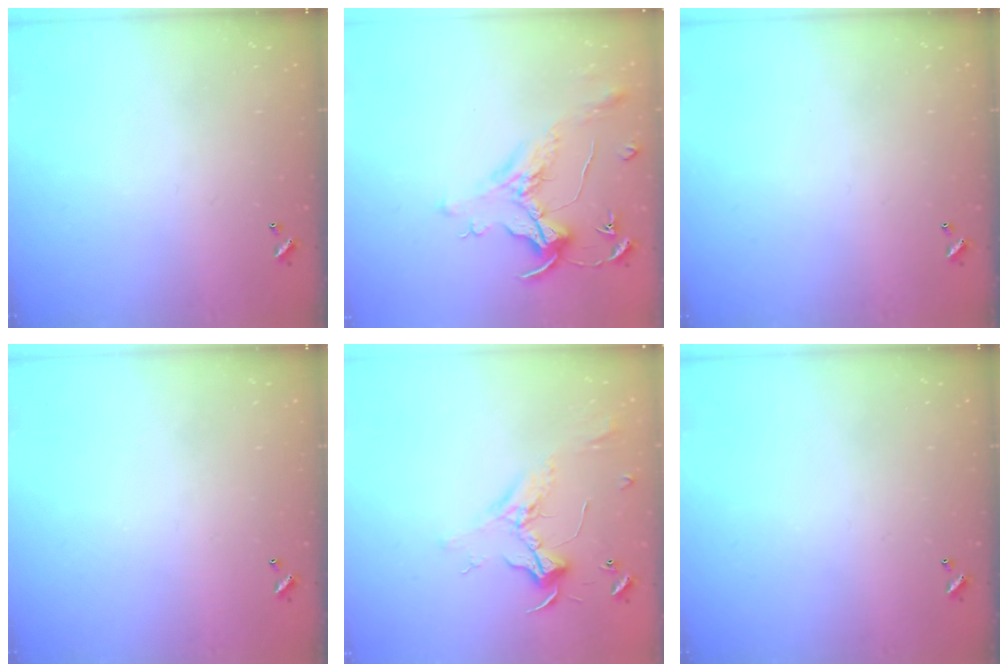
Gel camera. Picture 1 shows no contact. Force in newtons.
{"total": 1.5, "press": 1.3, "slide": 0.7}
{"total": 0.0}
{"total": 0.0}
{"total": 2.3, "press": 2.2, "slide": 0.6}
{"total": 0.0}